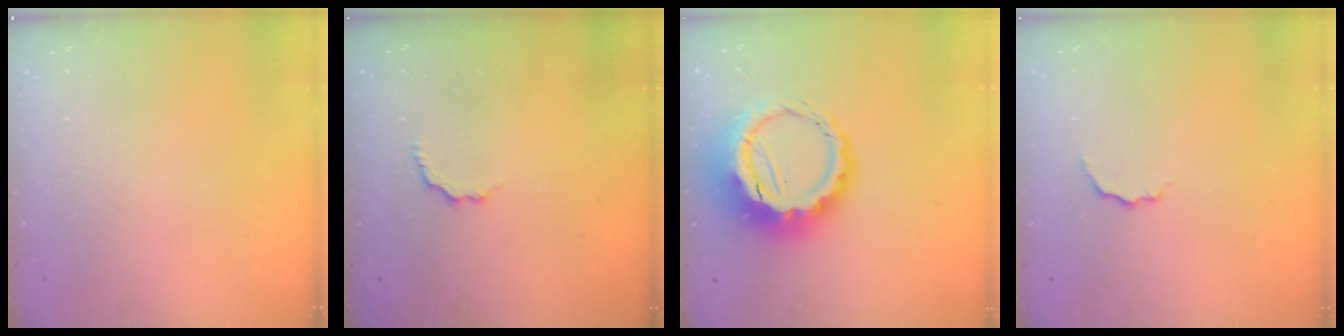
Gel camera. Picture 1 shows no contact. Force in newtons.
{"total": 2.8, "press": 2.6, "slide": 0.9}
{"total": 12.4, "press": 12.1, "slide": 2.6}
{"total": 3.7, "press": 3.7, "slide": 0.6}